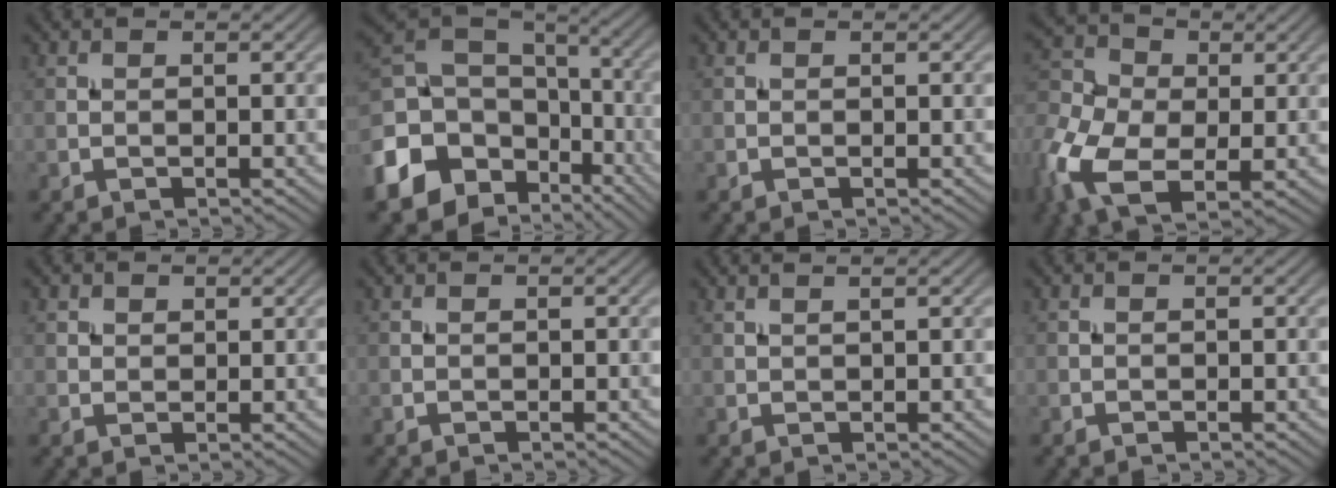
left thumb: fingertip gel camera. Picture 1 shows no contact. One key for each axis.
{"total": 15.9, "fx": -6.6, "fy": 12.1, "fz": 7.9, "tx": -0.231, "ty": -0.040, "tz": -0.113}
{"total": 0.0}
{"total": 12.6, "fx": -3.0, "fy": 8.1, "fz": 9.1, "tx": -0.248, "ty": -0.009, "tz": -0.068}
{"total": 1.6, "fx": 1.1, "fy": 1.1, "fz": 0.4, "tx": -0.010, "ty": 0.000, "tz": 0.024}
{"total": 0.0}
{"total": 1.8, "fx": 1.3, "fy": 0.4, "fz": 1.2, "tx": -0.015, "ty": 0.002, "tz": 0.011}
{"total": 0.0}